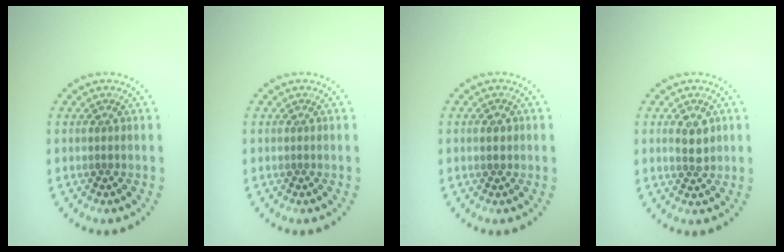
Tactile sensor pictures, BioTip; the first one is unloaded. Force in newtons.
{"total": 0.0}
{"total": 1.4, "press": 1.4, "slide": 0.2}
{"total": 2.1, "press": 2.0, "slide": 0.3}